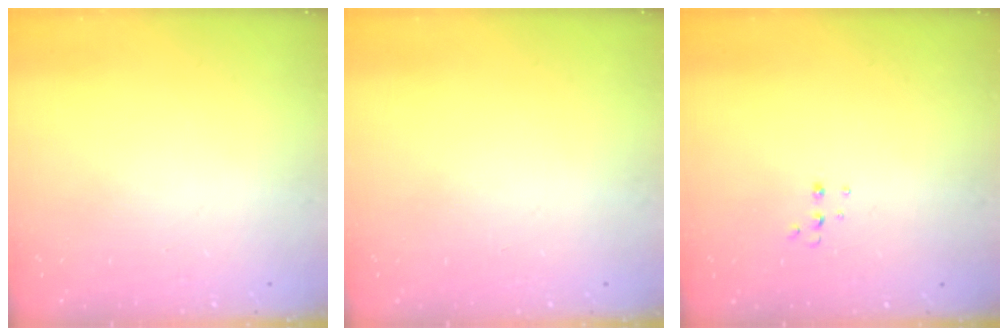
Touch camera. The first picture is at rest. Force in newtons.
{"total": 0.0}
{"total": 4.0, "press": 4.0, "slide": 0.8}